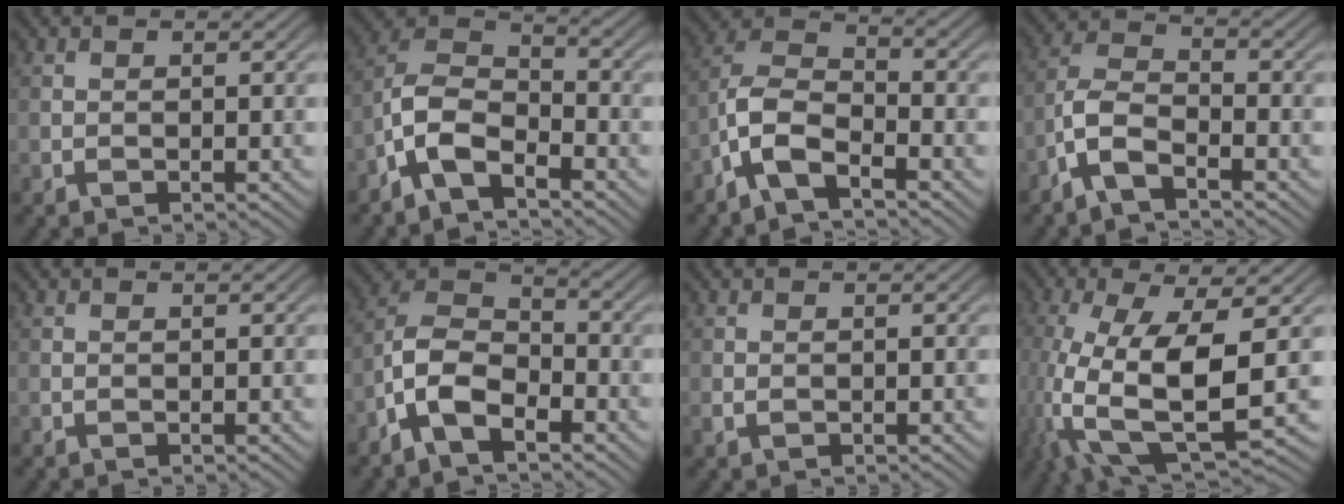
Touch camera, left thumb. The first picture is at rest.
{"total": 8.1, "force": [-4.9, 3.6, 5.3], "torque": [-0.104, 0.008, -0.113]}
{"total": 7.2, "force": [-4.5, 2.8, 4.9], "torque": [-0.097, 0.006, -0.106]}
{"total": 5.3, "force": [-3.5, 1.8, 3.6], "torque": [-0.079, 0.002, -0.089]}
{"total": 0.0}
{"total": 8.6, "force": [-4.7, 4.3, 5.8], "torque": [-0.116, 0.006, -0.107]}
{"total": 0.9, "force": [-0.3, 0.7, 0.5], "torque": [-0.015, -0.003, -0.004]}
{"total": 14.0, "force": [-1.5, 5.5, 12.8], "torque": [-0.279, -0.025, -0.017]}